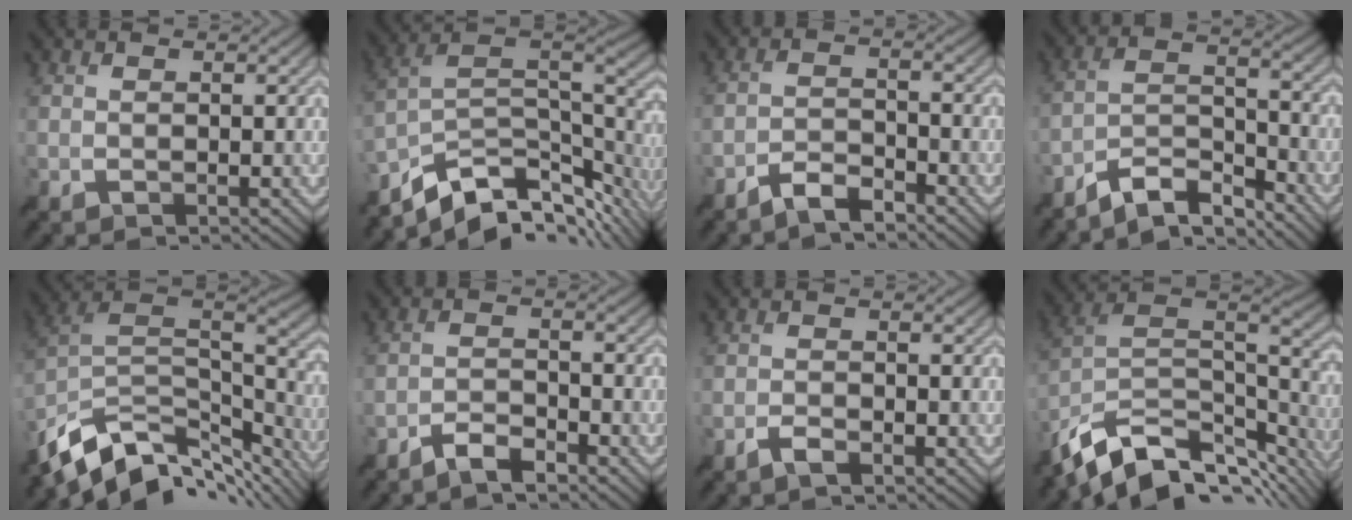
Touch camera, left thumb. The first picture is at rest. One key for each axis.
{"total": 12.3, "fx": -7.0, "fy": 5.8, "fz": 8.4, "tx": -0.188, "ty": -0.016, "tz": -0.110}
{"total": 4.1, "fx": -3.4, "fy": 0.9, "fz": 2.0, "tx": -0.044, "ty": 0.003, "tz": -0.072}
{"total": 7.7, "fx": -6.6, "fy": 1.8, "fz": 3.3, "tx": -0.064, "ty": 0.005, "tz": -0.131}
{"total": 13.5, "fx": -8.1, "fy": 6.6, "fz": 8.4, "tx": -0.211, "ty": -0.015, "tz": -0.132}
{"total": 3.5, "fx": -3.0, "fy": 0.8, "fz": 1.7, "tx": -0.036, "ty": 0.002, "tz": -0.062}
{"total": 1.6, "fx": -1.2, "fy": 0.4, "fz": 1.0, "tx": -0.023, "ty": 0.002, "tz": -0.026}
{"total": 14.0, "fx": -8.8, "fy": 6.6, "fz": 8.6, "tx": -0.213, "ty": -0.013, "tz": -0.143}